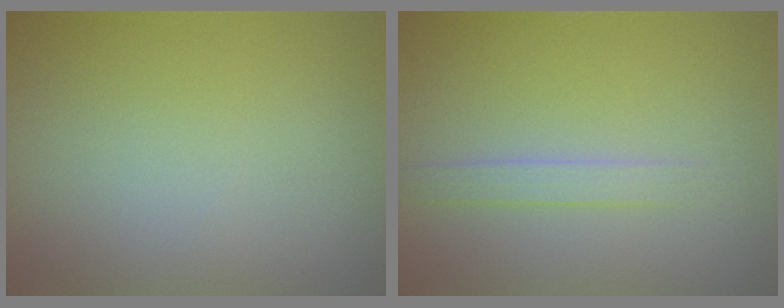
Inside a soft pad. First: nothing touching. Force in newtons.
{"total": 1.5, "press": 1.5, "slide": 0.1}